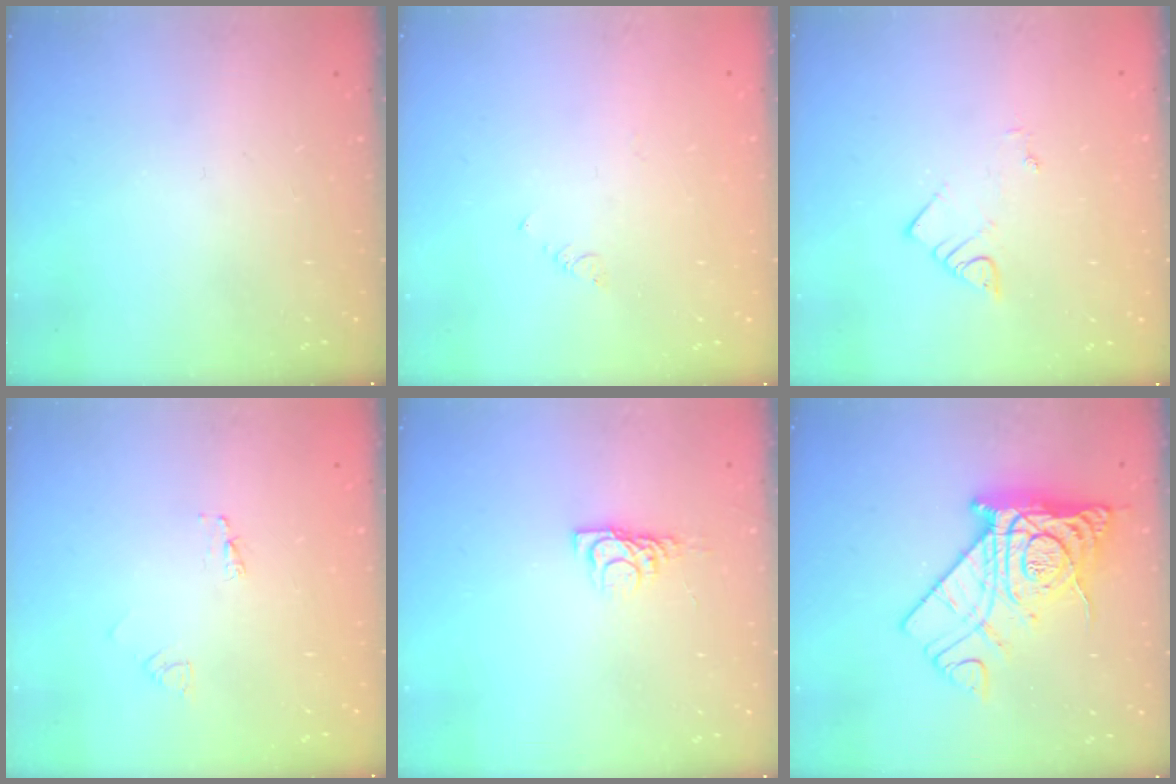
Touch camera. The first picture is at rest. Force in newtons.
{"total": 1.0, "press": 0.9, "slide": 0.3}
{"total": 1.9, "press": 1.8, "slide": 0.4}
{"total": 1.5, "press": 1.5, "slide": 0.1}
{"total": 5.4, "press": 5.4, "slide": 0.6}
{"total": 18.3, "press": 18.2, "slide": 2.0}